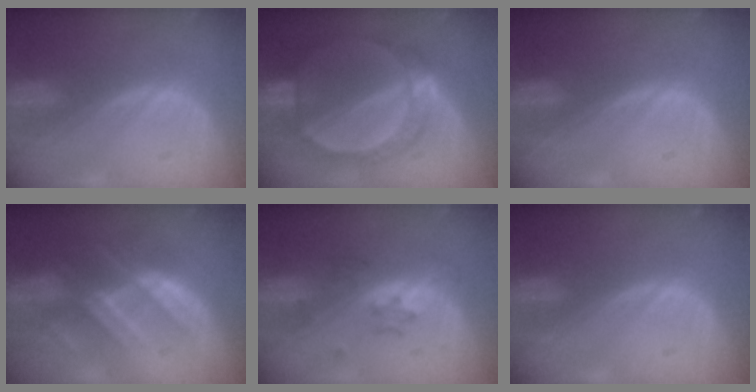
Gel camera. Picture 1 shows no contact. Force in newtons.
{"total": 6.8, "press": 6.8, "slide": 0.3}
{"total": 0.0}
{"total": 8.3, "press": 7.6, "slide": 3.3}
{"total": 4.5, "press": 4.2, "slide": 1.5}
{"total": 0.0}